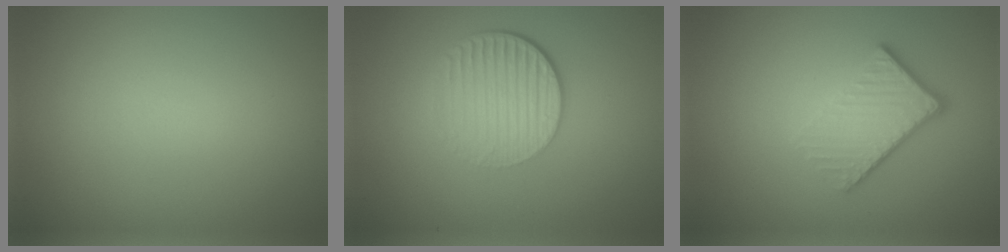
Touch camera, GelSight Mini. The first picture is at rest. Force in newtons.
{"total": 4.4, "press": 2.8, "slide": 3.4}
{"total": 4.3, "press": 2.9, "slide": 3.2}